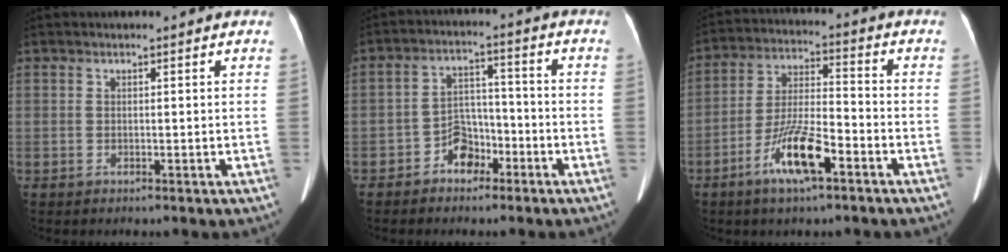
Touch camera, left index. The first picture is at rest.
{"total": 5.6, "force": [-3.3, 3.6, 2.7], "torque": [-0.050, 0.022, -0.057]}
{"total": 10.5, "force": [-5.6, 2.2, 8.6], "torque": [-0.175, -0.002, -0.103]}